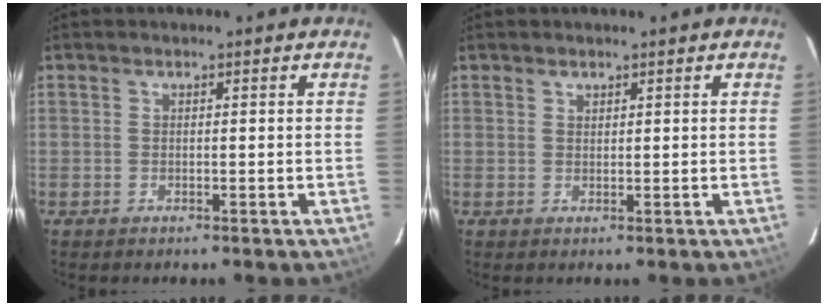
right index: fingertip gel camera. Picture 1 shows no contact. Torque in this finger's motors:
{"motor_torque": [-0.12, 0.01, -0.04, -0.01]}